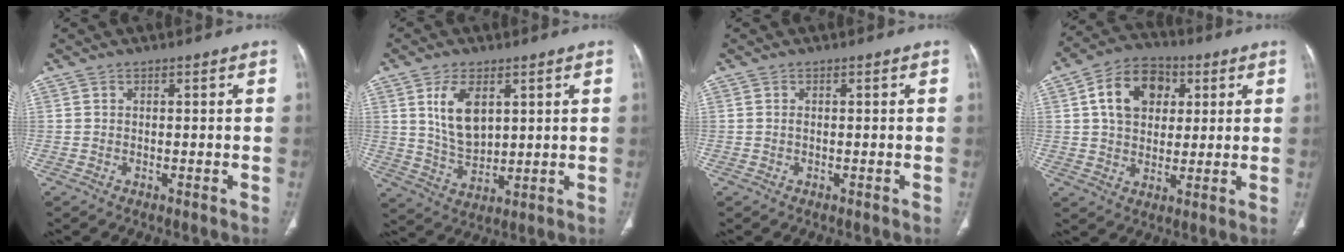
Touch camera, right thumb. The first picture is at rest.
{"total": 9.3, "force": [3.3, 5.1, 7.0], "torque": [-0.116, -0.018, 0.072]}
{"total": 0.0}
{"total": 12.6, "force": [3.6, 9.2, 7.9], "torque": [-0.104, 0.005, 0.053]}